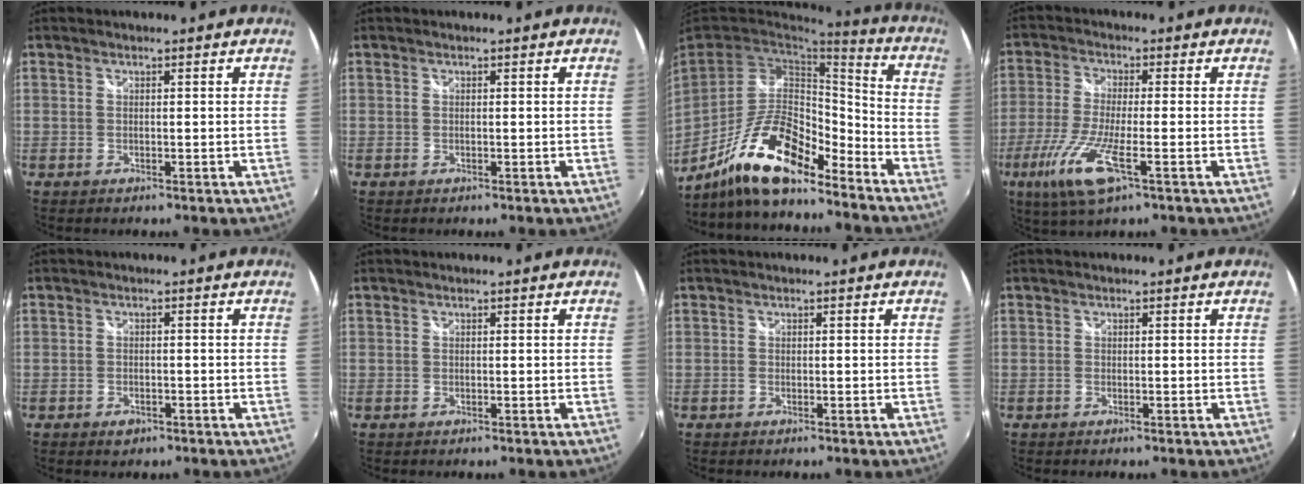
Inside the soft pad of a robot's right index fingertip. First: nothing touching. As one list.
[{"total": 0.0}, {"total": 17.1, "force": [-12.6, 5.0, 10.4], "torque": [-0.213, -0.009, -0.234]}, {"total": 10.9, "force": [-4.9, 1.7, 9.5], "torque": [-0.212, -0.025, -0.094]}, {"total": 2.2, "force": [-1.3, 1.5, 0.9], "torque": [-0.019, -0.003, -0.021]}, {"total": 0.0}, {"total": 0.0}, {"total": 0.0}]